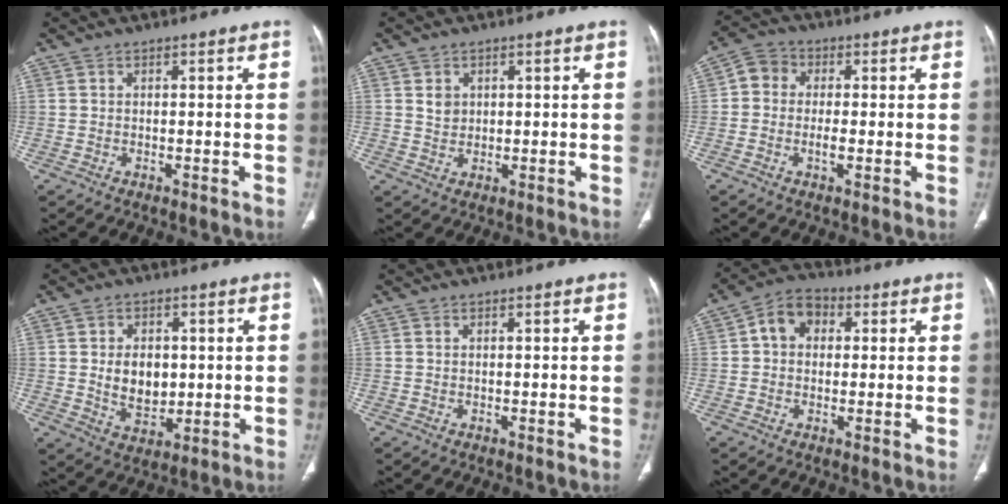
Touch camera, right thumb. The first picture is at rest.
{"total": 2.3, "force": [0.9, 1.9, 1.0], "torque": [-0.006, -0.008, 0.019]}
{"total": 6.0, "force": [-0.2, 4.5, 4.0], "torque": [-0.060, 0.012, -0.019]}
{"total": 8.2, "force": [0.5, 5.9, 5.7], "torque": [-0.064, -0.010, 0.019]}
{"total": 0.0}
{"total": 7.1, "force": [1.3, 5.6, 4.2], "torque": [-0.051, 0.017, 0.011]}